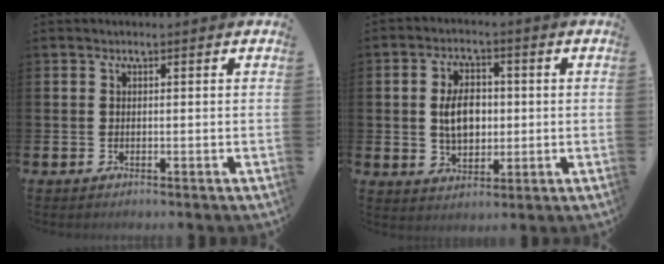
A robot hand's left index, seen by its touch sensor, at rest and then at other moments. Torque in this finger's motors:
{"motor_torque": [1.52, -0.07, 0.72, 0.21]}